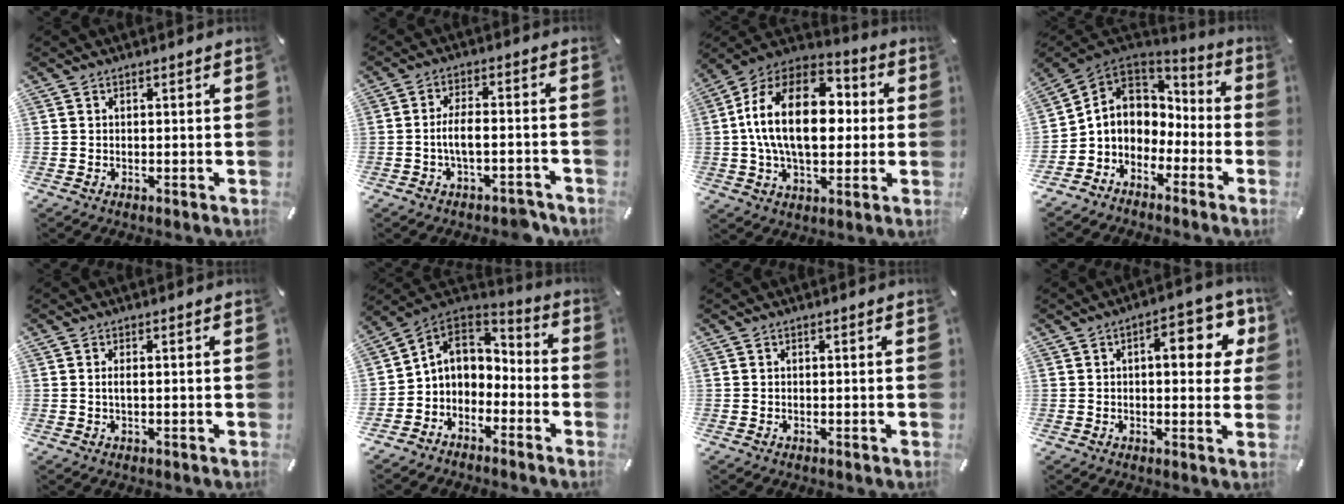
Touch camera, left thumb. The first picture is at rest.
{"total": 7.2, "force": [-2.7, 3.1, 5.9], "torque": [-0.102, 0.018, -0.046]}
{"total": 22.0, "force": [1.3, 14.0, 16.9], "torque": [-0.319, 0.012, 0.017]}
{"total": 6.9, "force": [-1.4, 6.6, 1.4], "torque": [-0.054, -0.005, -0.024]}
{"total": 1.4, "force": [0.0, 0.2, 1.4], "torque": [-0.028, -0.003, 0.000]}
{"total": 6.8, "force": [-1.3, 6.3, 2.3], "torque": [-0.053, 0.013, -0.019]}
{"total": 0.0}
{"total": 11.5, "force": [2.9, 5.4, 9.7], "torque": [-0.120, -0.006, 0.042]}